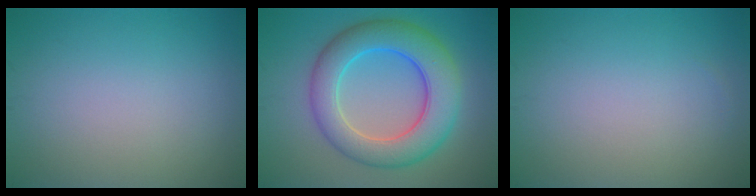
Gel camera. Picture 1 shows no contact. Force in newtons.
{"total": 8.5, "press": 8.5, "slide": 0.1}
{"total": 0.0}